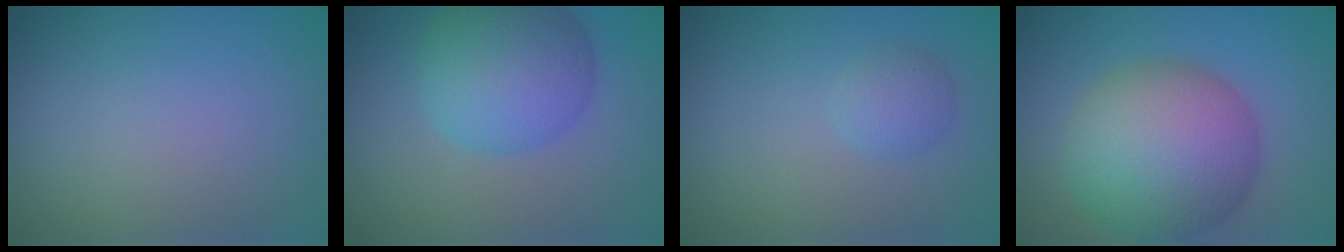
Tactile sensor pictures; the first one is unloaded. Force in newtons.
{"total": 7.1, "press": 7.1, "slide": 0.2}
{"total": 1.9, "press": 1.9, "slide": 0.1}
{"total": 10.7, "press": 10.7, "slide": 0.3}